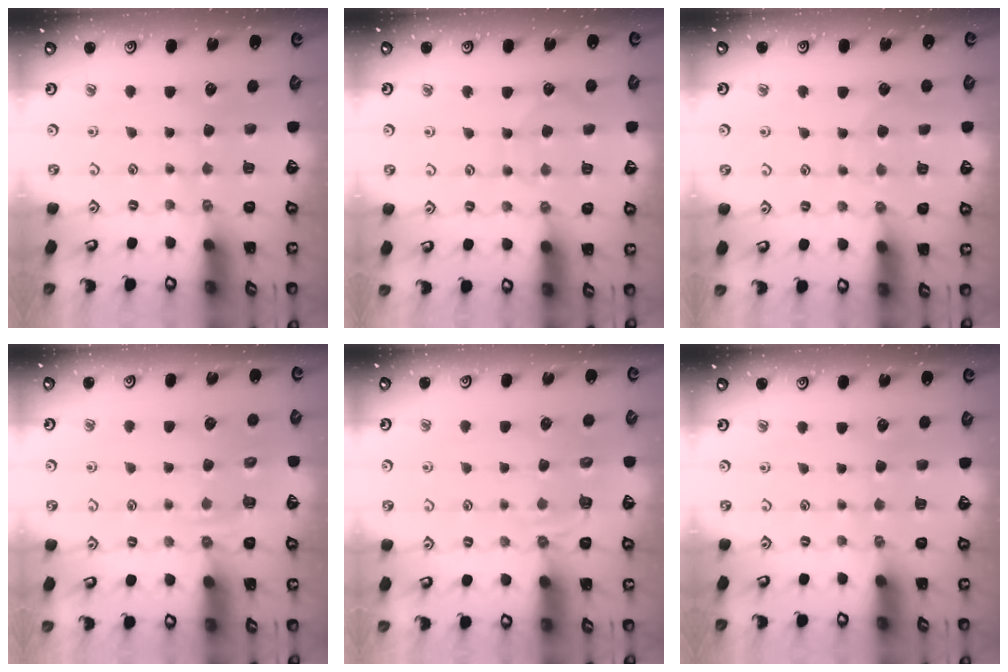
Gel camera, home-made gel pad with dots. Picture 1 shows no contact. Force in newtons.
{"total": 4.8, "press": 4.8, "slide": 0.6}
{"total": 6.3, "press": 6.3, "slide": 0.6}
{"total": 4.3, "press": 4.0, "slide": 1.5}
{"total": 3.7, "press": 2.9, "slide": 2.2}
{"total": 0.0}